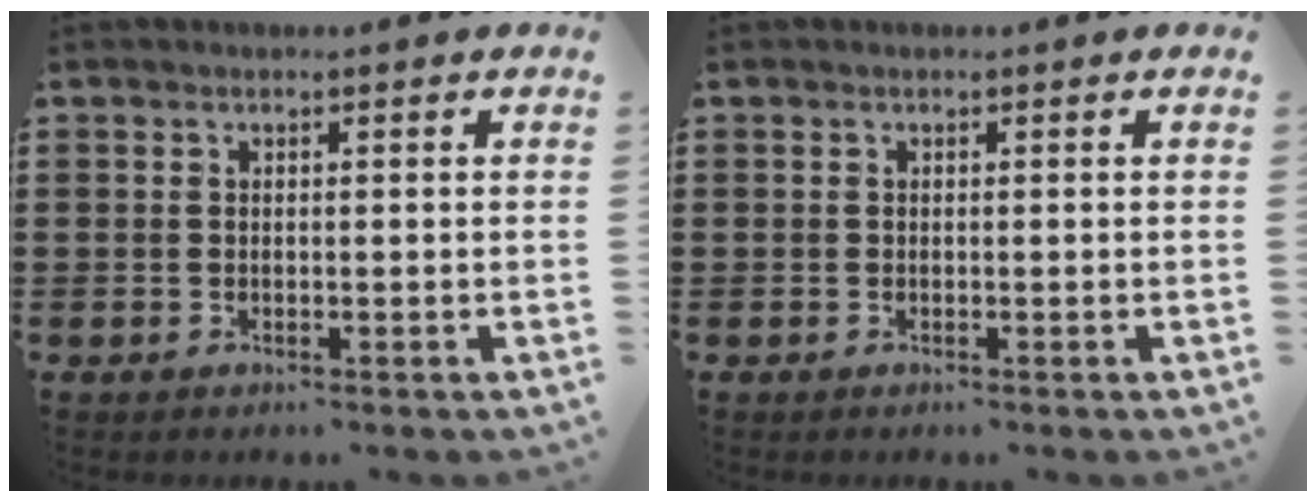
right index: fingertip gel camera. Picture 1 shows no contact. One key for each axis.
{"total": 0.0}